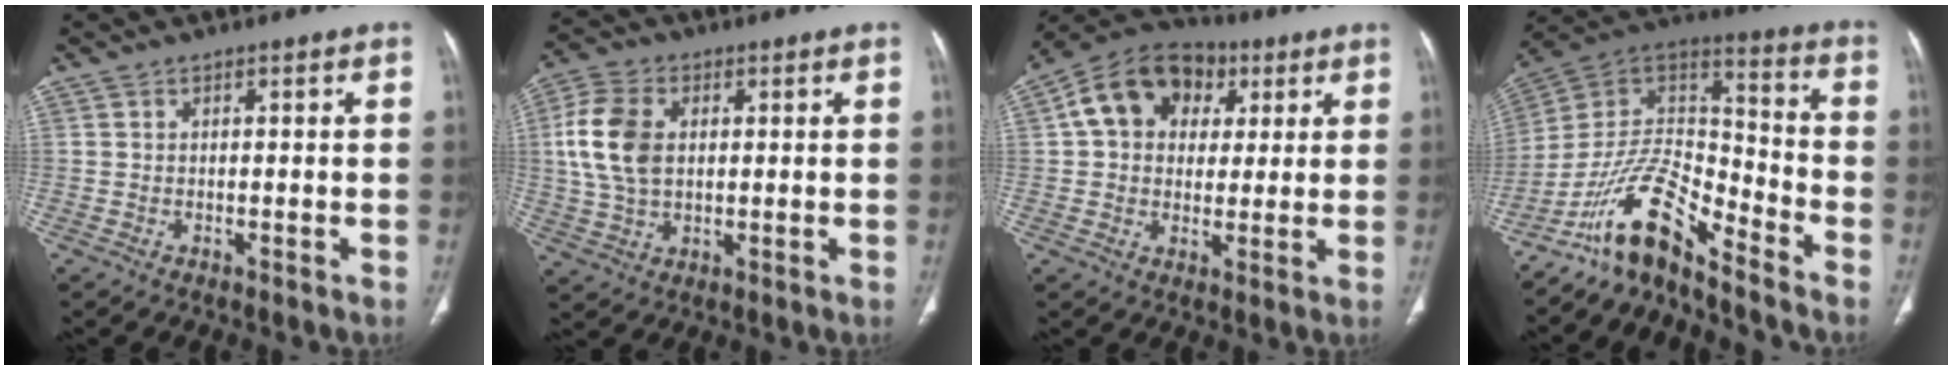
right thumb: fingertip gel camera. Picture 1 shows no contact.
{"total": 11.0, "force": [1.7, 7.2, 8.1], "torque": [-0.165, 0.005, 0.035]}
{"total": 14.4, "force": [4.4, 11.0, 8.1], "torque": [-0.111, 0.013, 0.062]}
{"total": 14.0, "force": [-11.2, 3.9, 7.5], "torque": [-0.130, 0.105, -0.213]}